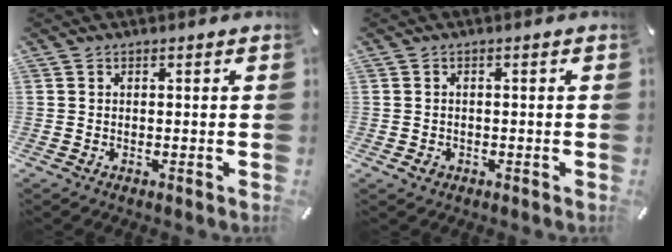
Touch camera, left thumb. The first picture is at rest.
{"total": 1.5, "force": [-0.6, 1.2, 0.7], "torque": [-0.013, 0.004, -0.012]}